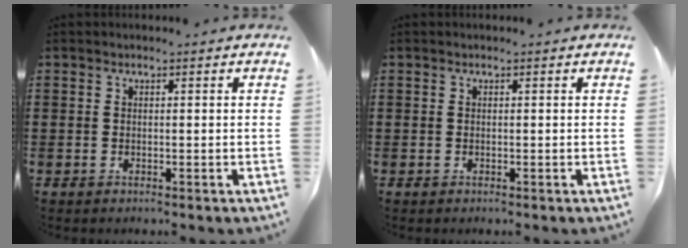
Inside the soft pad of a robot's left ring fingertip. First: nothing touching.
{"total": 0.0}